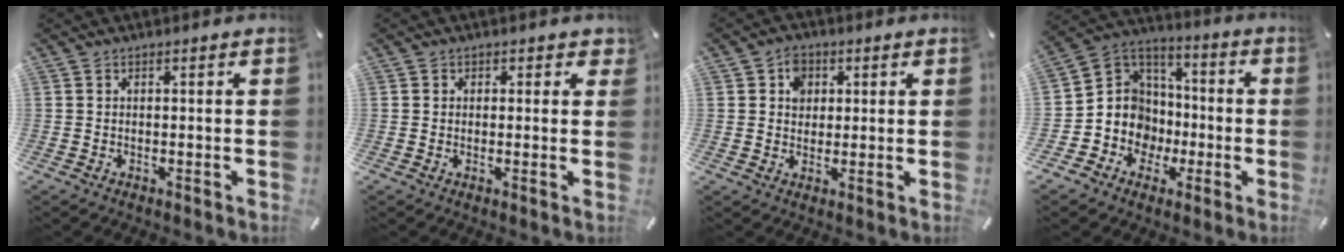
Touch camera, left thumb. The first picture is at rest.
{"total": 1.7, "force": [0.4, 1.6, 0.5], "torque": [0.005, 0.000, 0.002]}
{"total": 4.9, "force": [1.4, 4.3, 1.9], "torque": [-0.023, 0.001, 0.019]}
{"total": 12.0, "force": [-3.6, 11.4, 1.5], "torque": [-0.044, 0.008, -0.056]}